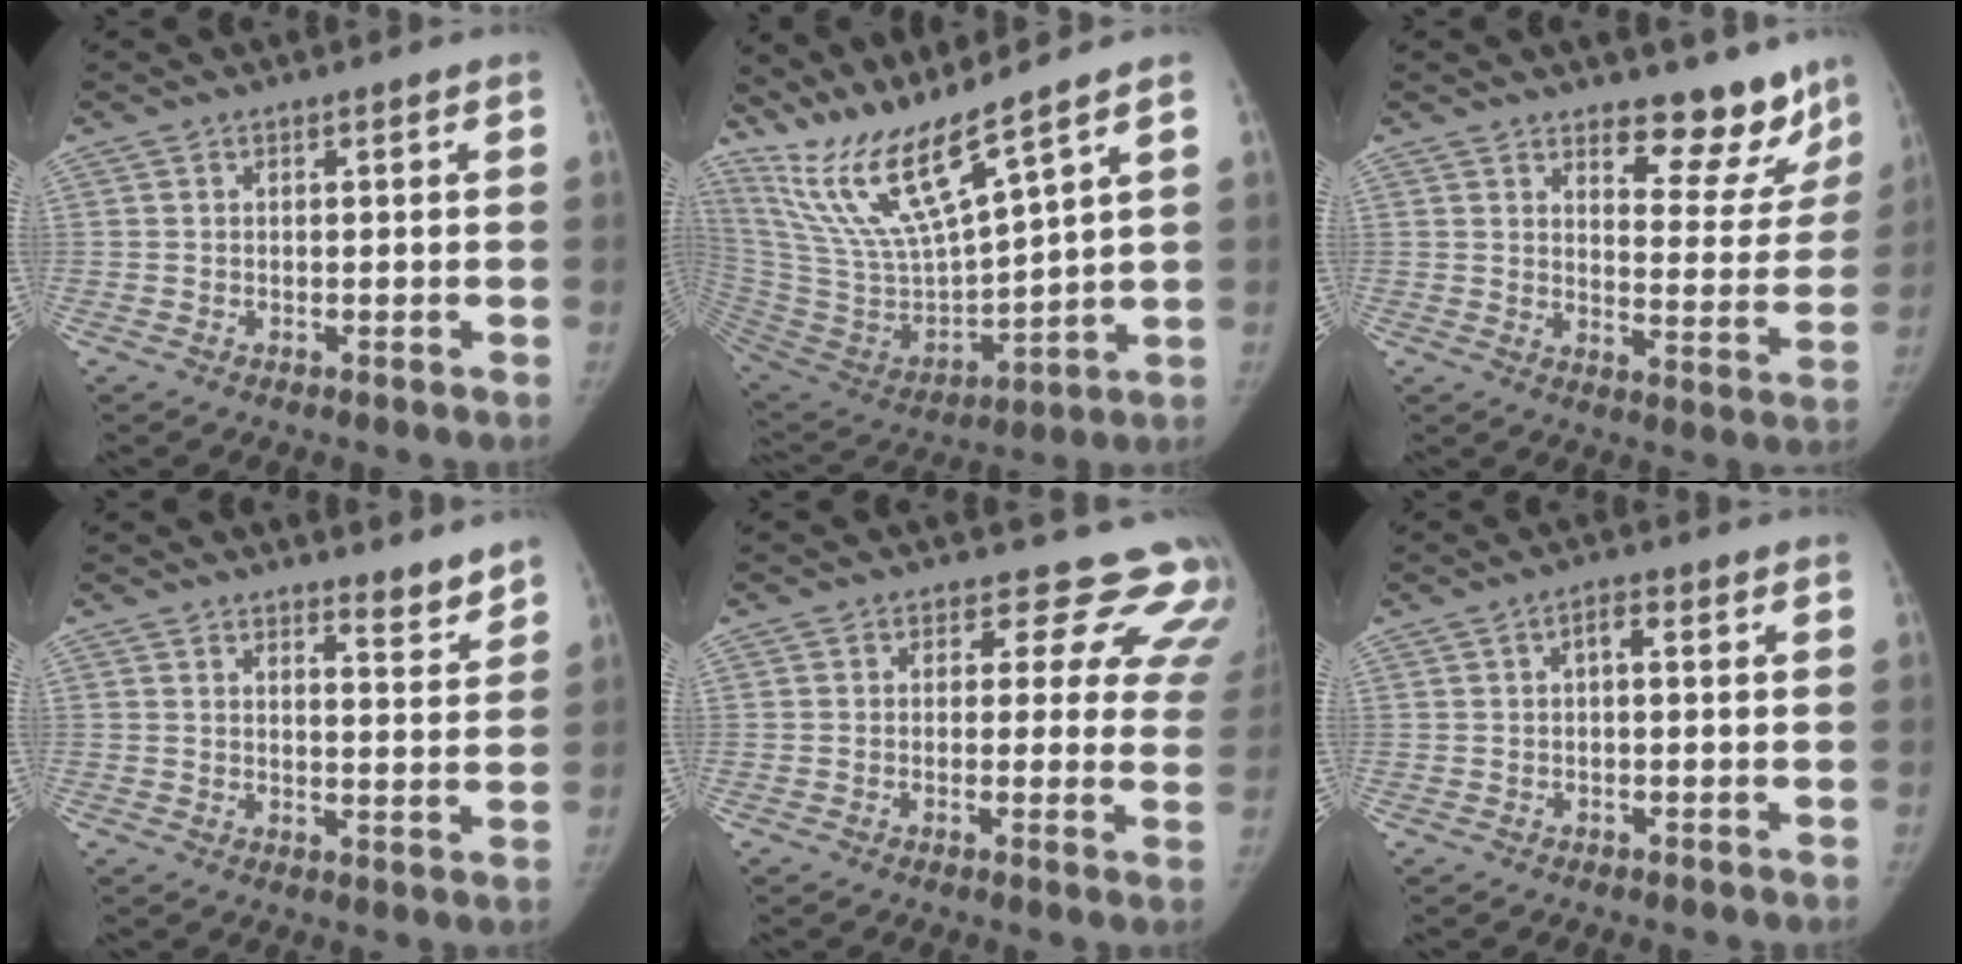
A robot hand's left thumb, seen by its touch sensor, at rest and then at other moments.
{"total": 16.4, "force": [13.1, 1.0, 9.9], "torque": [-0.186, -0.072, 0.277]}
{"total": 11.9, "force": [9.9, 4.8, 4.5], "torque": [-0.002, -0.086, 0.131]}
{"total": 4.2, "force": [3.8, 1.0, 1.4], "torque": [-0.002, -0.038, 0.052]}
{"total": 11.9, "force": [9.0, 6.5, 4.3], "torque": [0.005, -0.037, 0.071]}
{"total": 1.9, "force": [0.2, 0.9, 1.7], "torque": [-0.020, 0.009, -0.001]}